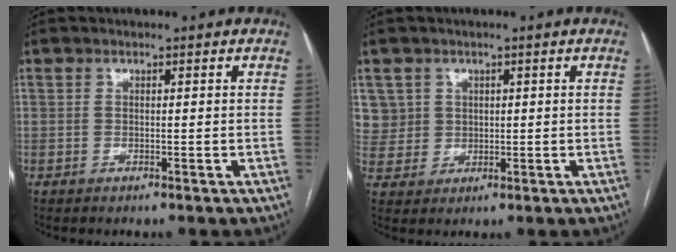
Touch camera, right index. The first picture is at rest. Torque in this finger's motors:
{"motor_torque": [0.35, 0.29, 0.02, 0.04]}